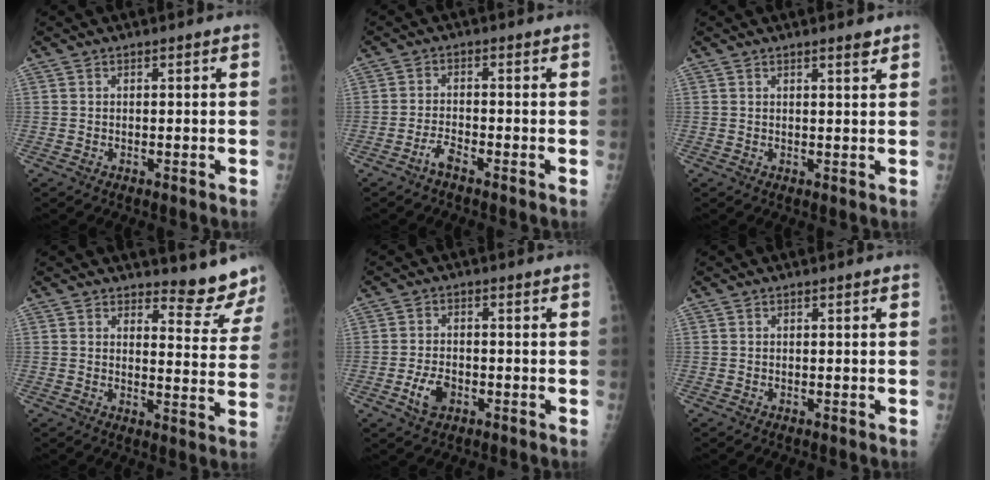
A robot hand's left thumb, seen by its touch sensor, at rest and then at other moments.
{"total": 2.4, "force": [-1.9, 0.5, 1.4], "torque": [-0.034, 0.011, -0.040]}
{"total": 1.8, "force": [1.4, 0.2, 1.1], "torque": [-0.014, -0.009, 0.020]}
{"total": 8.1, "force": [7.9, 1.5, 1.0], "torque": [0.014, -0.090, 0.086]}
{"total": 4.6, "force": [-1.8, 3.0, 3.0], "torque": [-0.054, 0.009, -0.031]}
{"total": 0.0}